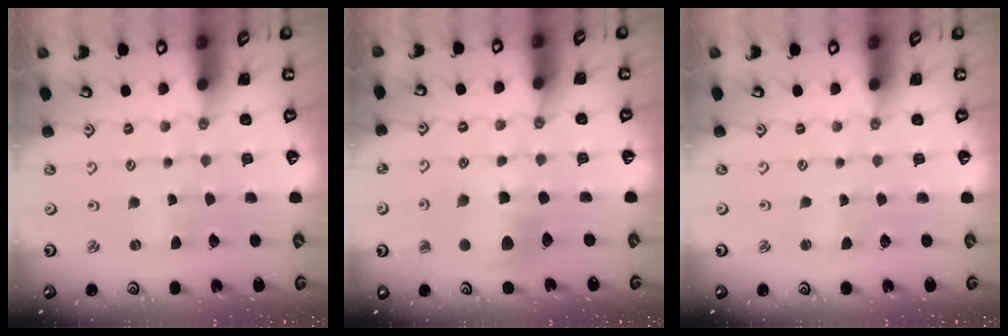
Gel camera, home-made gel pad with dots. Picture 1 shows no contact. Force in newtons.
{"total": 9.2, "press": 9.2, "slide": 1.1}
{"total": 1.1, "press": 1.1, "slide": 0.1}